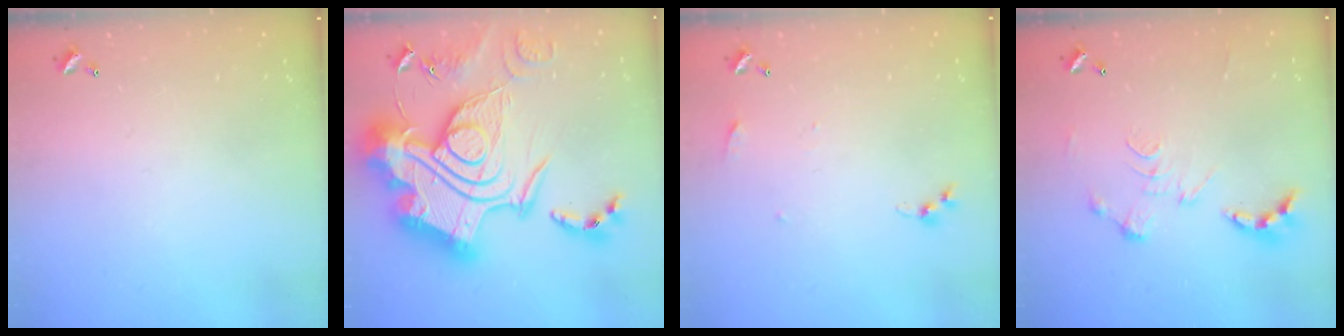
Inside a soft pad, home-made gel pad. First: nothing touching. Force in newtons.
{"total": 0.6, "press": 0.6, "slide": 0.0}
{"total": 3.8, "press": 3.8, "slide": 0.5}
{"total": 0.0}